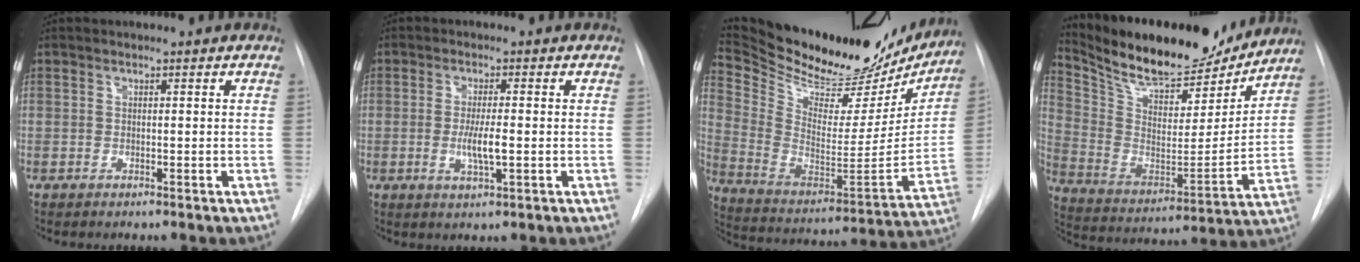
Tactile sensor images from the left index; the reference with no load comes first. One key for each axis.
{"total": 4.1, "fx": -0.6, "fy": 0.5, "fz": 4.0, "tx": -0.079, "ty": -0.007, "tz": -0.010}
{"total": 31.9, "fx": 27.7, "fy": 9.5, "fz": 12.9, "tx": -0.231, "ty": -0.042, "tz": 0.397}
{"total": 22.3, "fx": 19.8, "fy": 6.1, "fz": 8.4, "tx": -0.157, "ty": -0.011, "tz": 0.316}